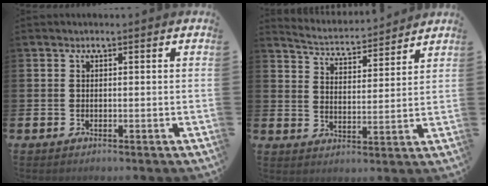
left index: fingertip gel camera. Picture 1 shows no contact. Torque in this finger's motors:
{"motor_torque": [0.37, -0.81, -0.01, 0.01]}